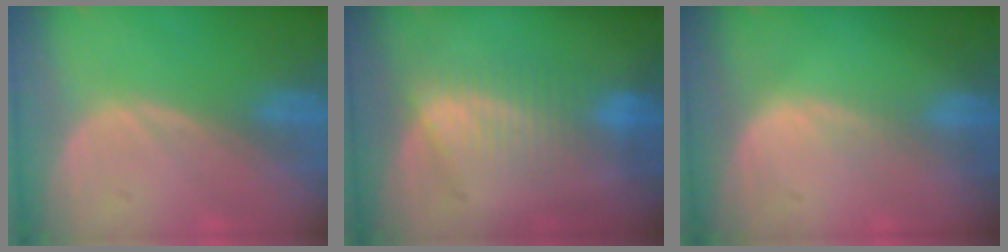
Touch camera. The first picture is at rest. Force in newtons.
{"total": 6.7, "press": 6.3, "slide": 2.1}
{"total": 0.9, "press": 0.9, "slide": 0.1}